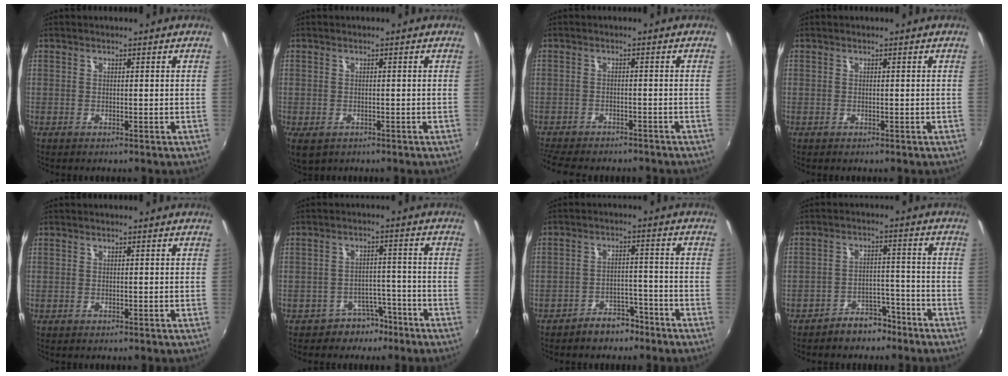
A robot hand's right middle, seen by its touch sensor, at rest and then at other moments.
{"total": 3.8, "force": [-1.5, 2.4, 2.5], "torque": [-0.047, -0.018, -0.020]}
{"total": 9.9, "force": [-8.6, 2.7, 4.0], "torque": [-0.101, -0.024, -0.133]}
{"total": 0.0}
{"total": 0.0}
{"total": 4.8, "force": [-3.5, 3.3, 0.6], "torque": [-0.008, 0.028, -0.047]}
{"total": 5.2, "force": [-4.1, 2.7, 1.7], "torque": [-0.041, 0.020, -0.053]}
{"total": 5.7, "force": [-4.5, 3.0, 1.7], "torque": [-0.039, 0.024, -0.060]}